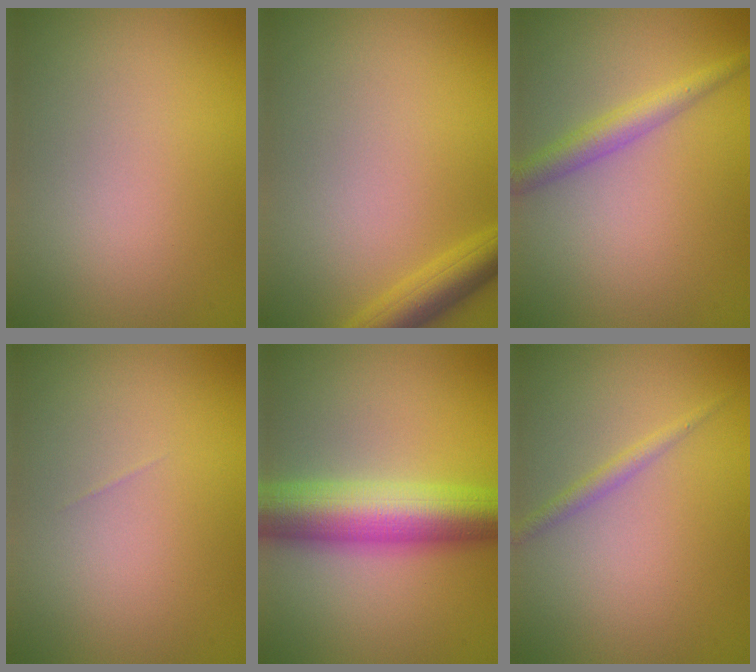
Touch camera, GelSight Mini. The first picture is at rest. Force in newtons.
{"total": 3.4, "press": 3.4, "slide": 0.2}
{"total": 2.6, "press": 2.6, "slide": 0.0}
{"total": 0.0}
{"total": 8.7, "press": 8.7, "slide": 0.2}
{"total": 1.3, "press": 1.3, "slide": 0.1}